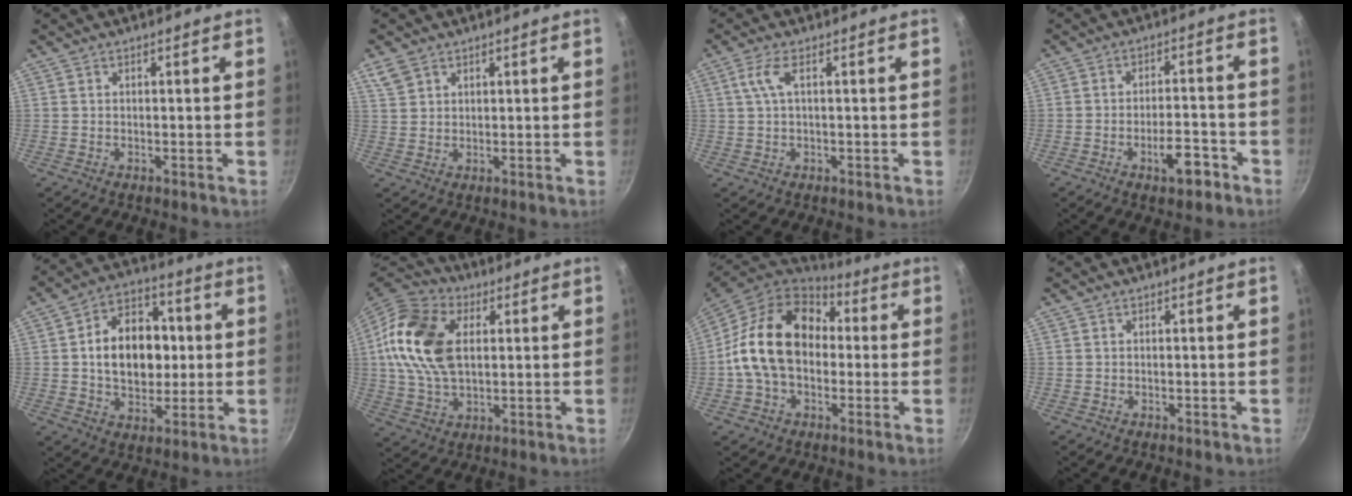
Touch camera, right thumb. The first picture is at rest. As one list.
[{"total": 3.9, "force": [2.4, 2.6, 1.6], "torque": [-0.025, -0.001, 0.049]}, {"total": 3.5, "force": [0.8, 0.8, 3.3], "torque": [-0.077, 0.006, 0.018]}, {"total": 6.8, "force": [-3.7, 2.7, 5.0], "torque": [-0.056, 0.028, -0.053]}, {"total": 15.9, "force": [1.1, 11.3, 11.1], "torque": [-0.131, 0.019, 0.012]}, {"total": 17.9, "force": [3.4, 11.5, 13.2], "torque": [-0.234, 0.006, 0.053]}, {"total": 18.4, "force": [0.6, 13.3, 12.8], "torque": [-0.198, 0.039, -0.003]}, {"total": 0.0}]